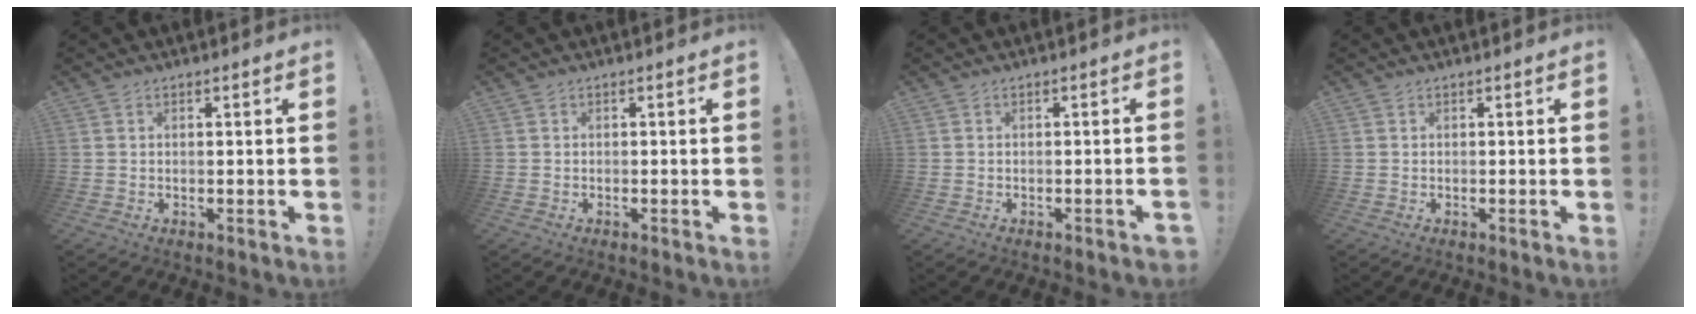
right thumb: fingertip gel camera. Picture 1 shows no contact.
{"total": 0.0}
{"total": 1.2, "force": [-0.9, -0.1, 0.8], "torque": [-0.020, 0.003, -0.014]}
{"total": 0.0}